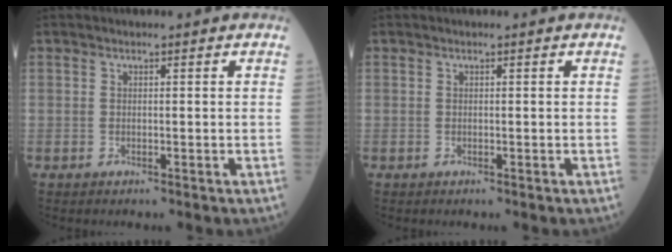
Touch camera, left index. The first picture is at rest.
{"total": 0.0}